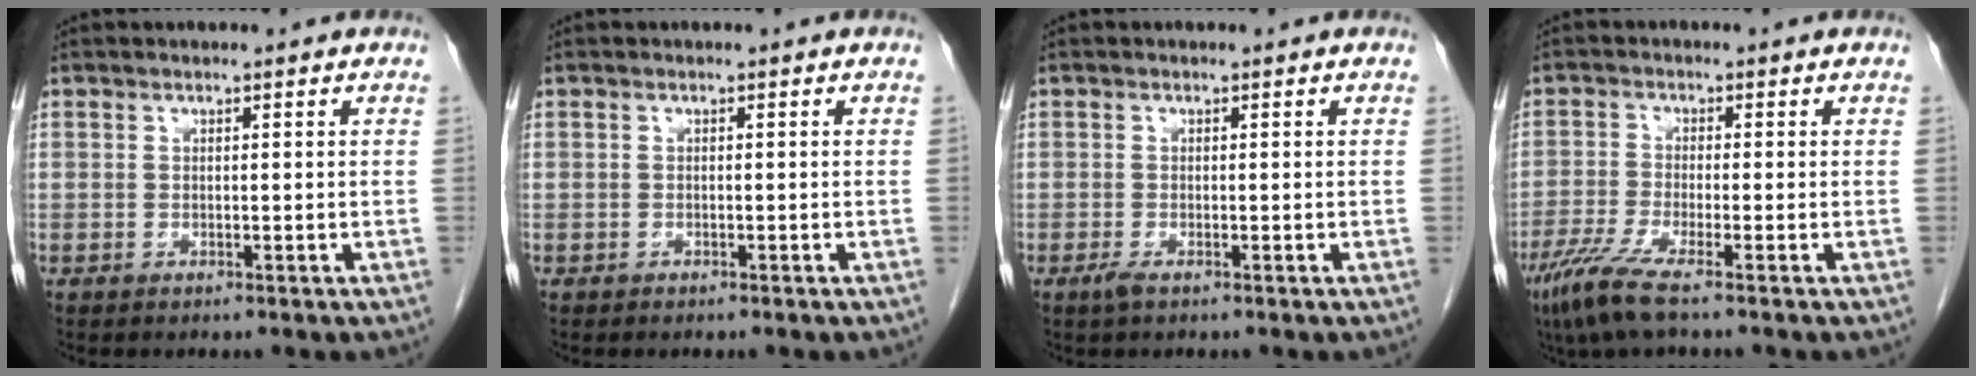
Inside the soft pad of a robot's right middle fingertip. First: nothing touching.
{"total": 0.0}
{"total": 1.1, "force": [-0.7, 0.2, 0.8], "torque": [-0.023, -0.003, -0.014]}
{"total": 5.4, "force": [-3.7, -0.1, 4.0], "torque": [-0.087, -0.018, -0.078]}